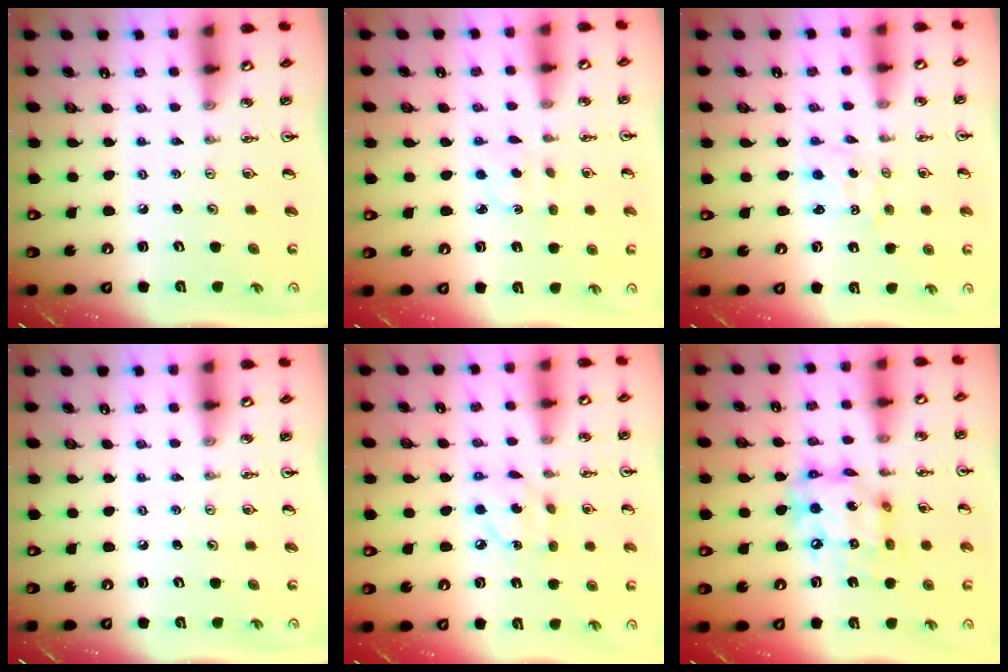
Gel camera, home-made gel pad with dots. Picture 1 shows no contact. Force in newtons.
{"total": 1.7, "press": 1.6, "slide": 0.6}
{"total": 1.1, "press": 0.9, "slide": 0.6}
{"total": 0.0}
{"total": 5.9, "press": 5.9, "slide": 0.2}
{"total": 14.0, "press": 14.0, "slide": 1.3}